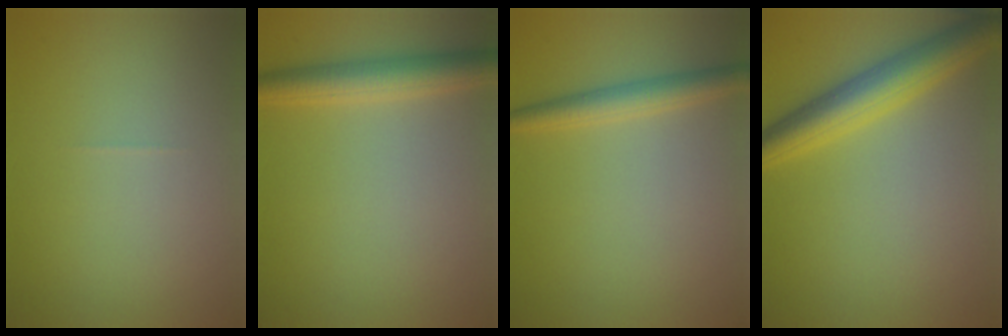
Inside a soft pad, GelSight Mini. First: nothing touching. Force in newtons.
{"total": 3.6, "press": 3.6, "slide": 0.1}
{"total": 2.6, "press": 2.6, "slide": 0.1}
{"total": 5.3, "press": 5.3, "slide": 0.2}